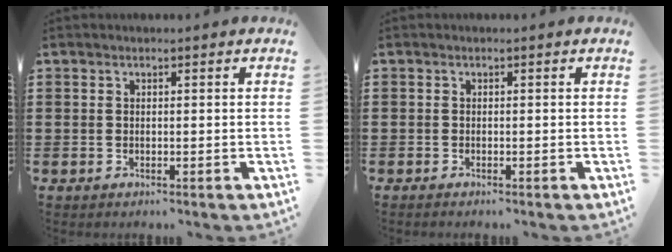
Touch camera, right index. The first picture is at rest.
{"total": 0.6, "force": [-0.5, 0.1, 0.0], "torque": [0.000, 0.001, -0.012]}